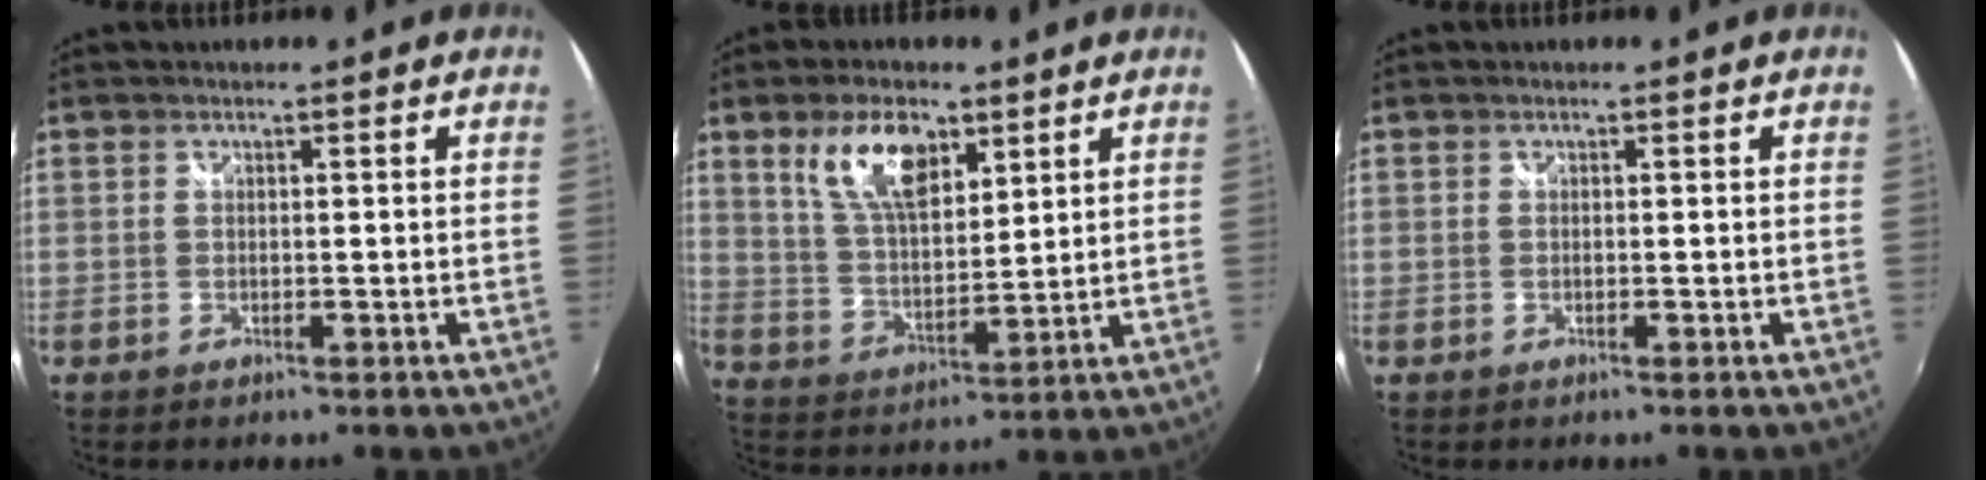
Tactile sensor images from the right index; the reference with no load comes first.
{"total": 11.1, "force": [6.0, 4.9, 7.9], "torque": [-0.148, 0.011, 0.121]}
{"total": 0.0}